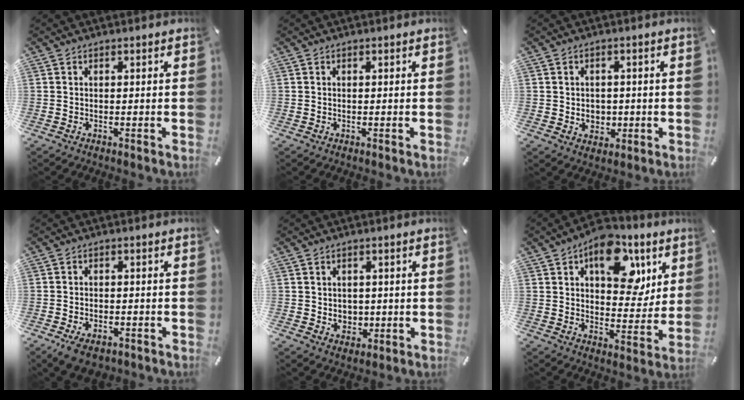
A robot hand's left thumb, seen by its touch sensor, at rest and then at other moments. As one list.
[{"total": 0.0}, {"total": 4.1, "force": [-0.4, 3.7, 1.6], "torque": [-0.017, 0.000, -0.009]}, {"total": 4.4, "force": [-2.4, 2.6, 2.5], "torque": [-0.045, 0.013, -0.043]}, {"total": 3.9, "force": [0.1, 3.6, 1.3], "torque": [-0.005, -0.004, -0.001]}, {"total": 16.2, "force": [7.6, 9.8, 10.3], "torque": [-0.115, -0.041, 0.126]}]